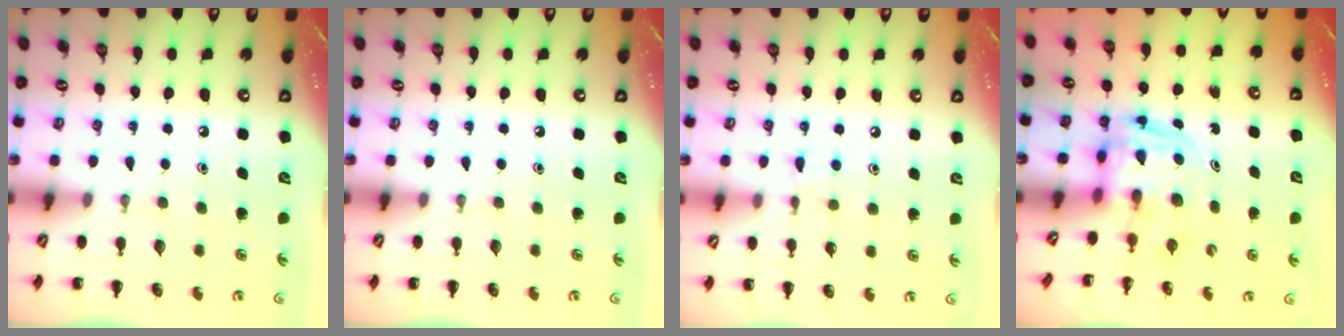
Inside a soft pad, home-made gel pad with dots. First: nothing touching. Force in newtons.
{"total": 0.0}
{"total": 4.4, "press": 4.1, "slide": 1.6}
{"total": 2.6, "press": 2.6, "slide": 0.2}